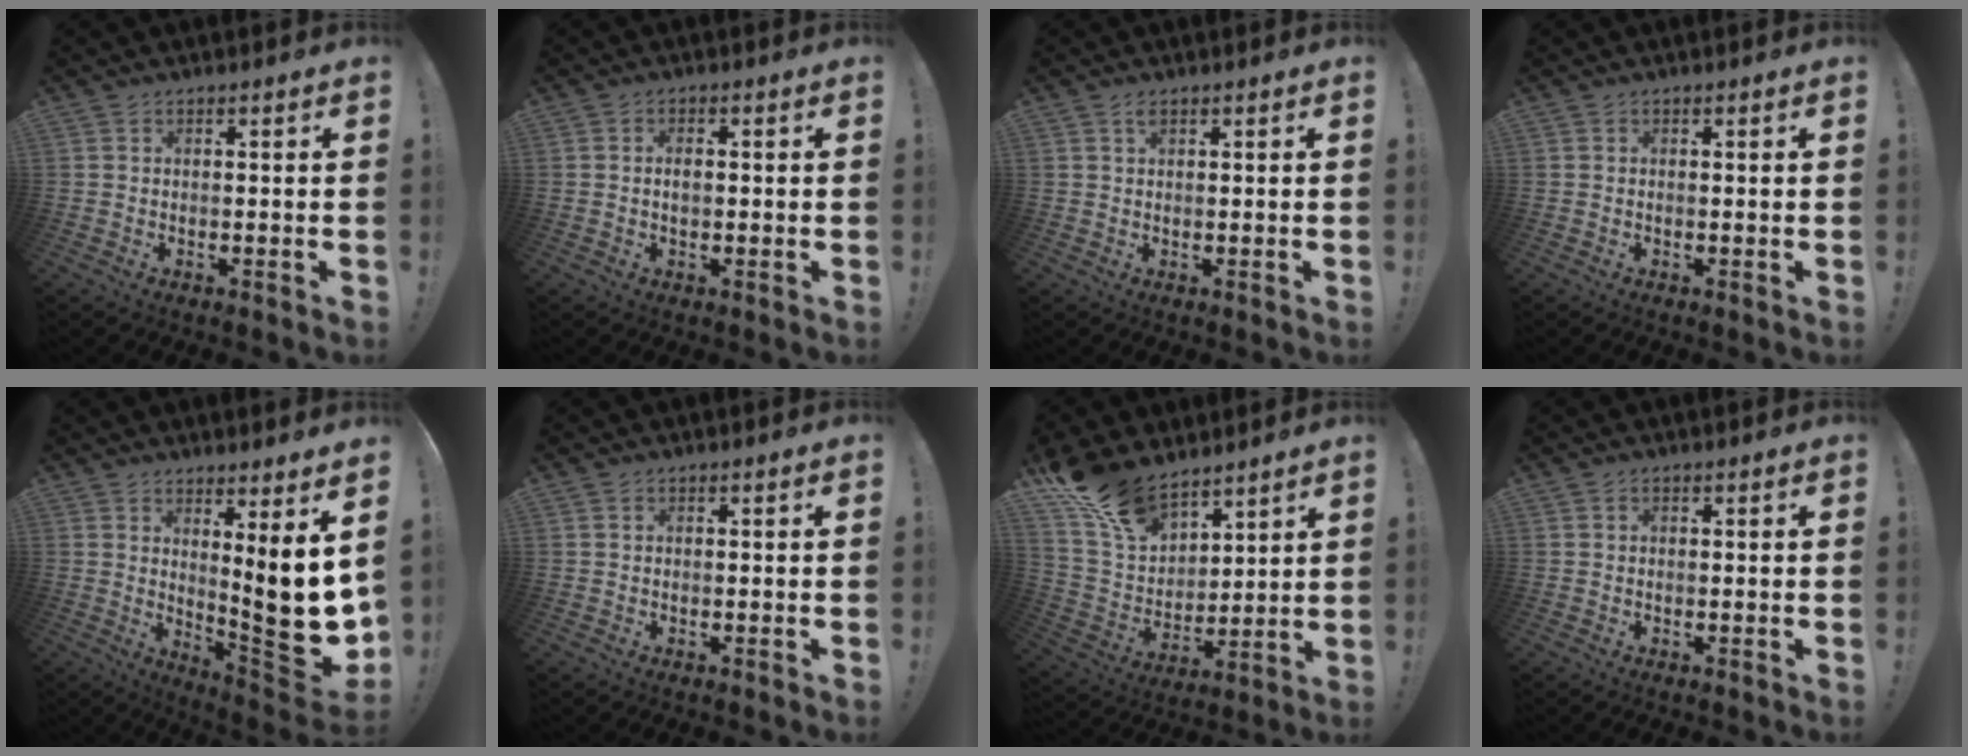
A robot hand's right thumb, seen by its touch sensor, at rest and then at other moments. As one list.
[{"total": 1.8, "force": [-0.2, 1.1, 1.5], "torque": [-0.029, 0.005, -0.005]}, {"total": 1.5, "force": [1.0, 0.5, 1.0], "torque": [-0.009, -0.006, 0.016]}, {"total": 0.0}, {"total": 14.0, "force": [2.4, 2.6, 13.5], "torque": [-0.175, -0.048, 0.046]}, {"total": 0.6, "force": [0.3, 0.5, 0.0], "torque": [-0.005, 0.005, 0.006]}, {"total": 15.9, "force": [12.7, 7.5, 6.0], "torque": [-0.127, -0.083, 0.241]}, {"total": 0.0}]